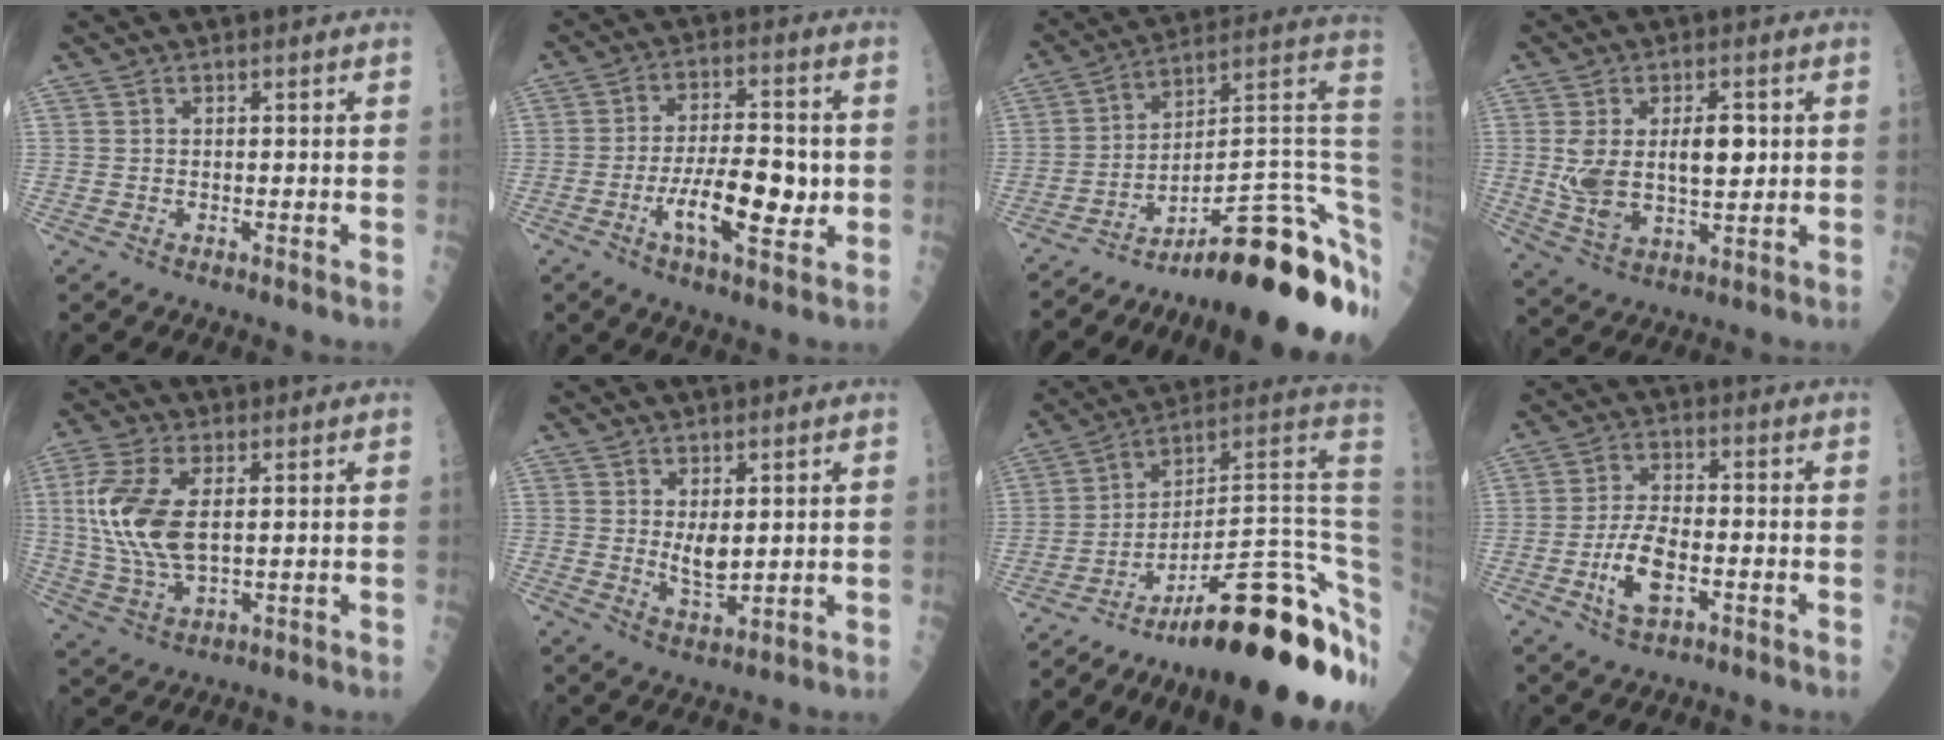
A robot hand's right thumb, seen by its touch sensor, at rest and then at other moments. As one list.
[{"total": 12.8, "force": [-2.6, 4.8, 11.5], "torque": [-0.183, 0.012, -0.043]}, {"total": 27.6, "force": [-13.2, 6.2, 23.4], "torque": [-0.223, 0.098, -0.193]}, {"total": 12.4, "force": [1.5, 6.4, 10.5], "torque": [-0.182, -0.005, 0.037]}, {"total": 13.8, "force": [2.1, 6.8, 11.7], "torque": [-0.264, -0.004, 0.045]}, {"total": 4.7, "force": [1.2, 2.2, 4.0], "torque": [-0.061, -0.019, 0.029]}, {"total": 30.5, "force": [-13.5, 8.0, 26.2], "torque": [-0.253, 0.095, -0.197]}, {"total": 8.2, "force": [-2.6, 3.7, 6.8], "torque": [-0.128, 0.017, -0.049]}]